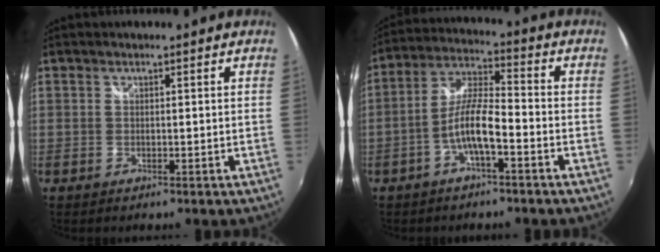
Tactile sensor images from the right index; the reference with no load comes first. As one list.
[{"total": 7.8, "force": [-3.4, 1.6, 6.8], "torque": [-0.147, 0.016, -0.065]}]